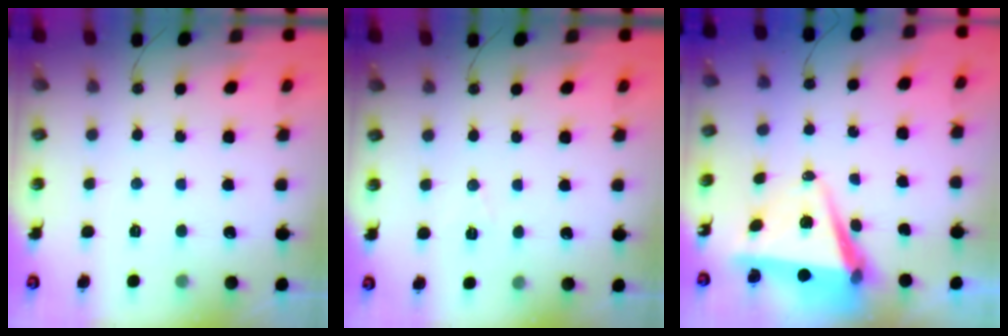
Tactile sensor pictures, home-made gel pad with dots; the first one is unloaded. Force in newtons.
{"total": 6.0, "press": 4.0, "slide": 4.5}
{"total": 7.2, "press": 5.8, "slide": 4.4}